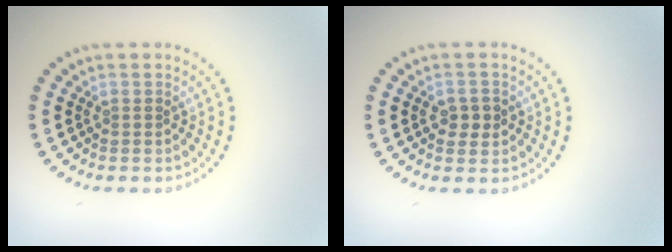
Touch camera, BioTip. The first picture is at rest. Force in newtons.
{"total": 1.9, "press": 1.9, "slide": 0.3}